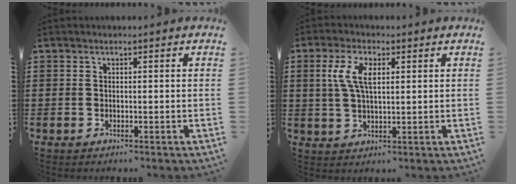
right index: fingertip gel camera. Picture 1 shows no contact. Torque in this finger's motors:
{"motor_torque": [0.75, -0.37, 0.43, 0.15]}